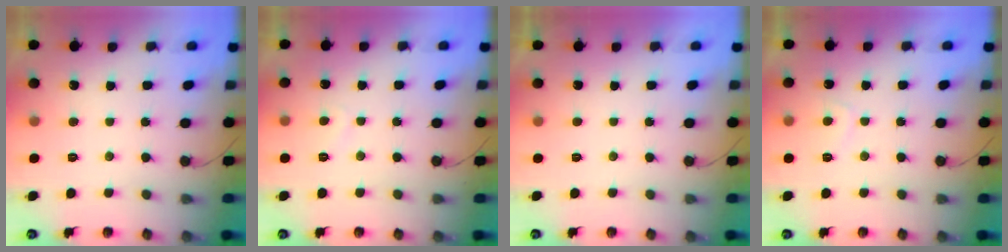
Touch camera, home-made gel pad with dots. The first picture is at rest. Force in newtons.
{"total": 1.9, "press": 1.8, "slide": 0.6}
{"total": 2.2, "press": 2.2, "slide": 0.4}
{"total": 2.3, "press": 2.2, "slide": 0.6}